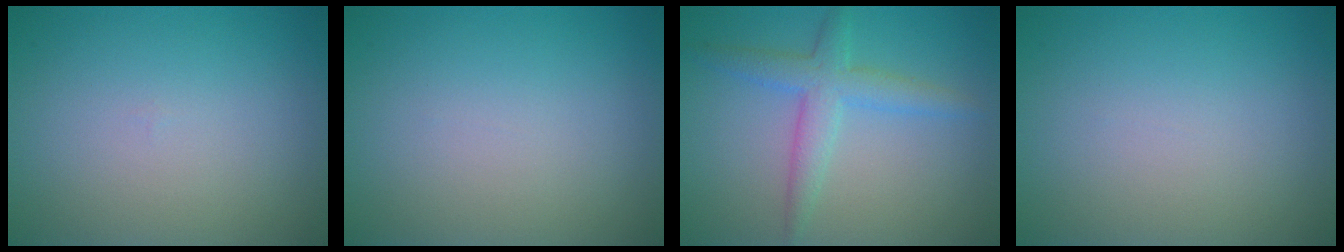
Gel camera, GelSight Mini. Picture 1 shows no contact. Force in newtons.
{"total": 0.0}
{"total": 3.5, "press": 3.5, "slide": 0.1}
{"total": 0.0}